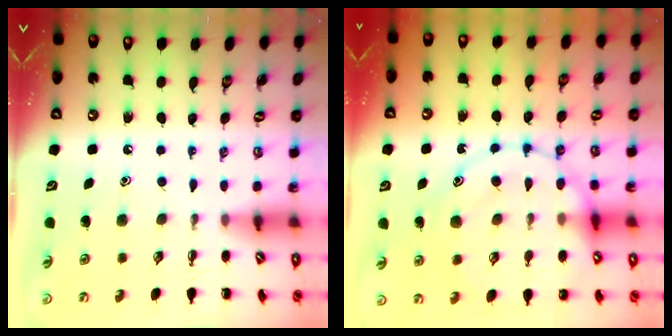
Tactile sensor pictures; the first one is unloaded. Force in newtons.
{"total": 16.3, "press": 16.3, "slide": 0.6}